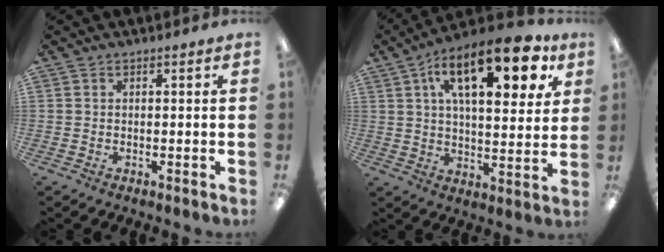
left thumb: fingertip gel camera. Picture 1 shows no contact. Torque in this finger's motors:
{"motor_torque": [1.08, 1.08, 1.39, -1.38, 0.47]}